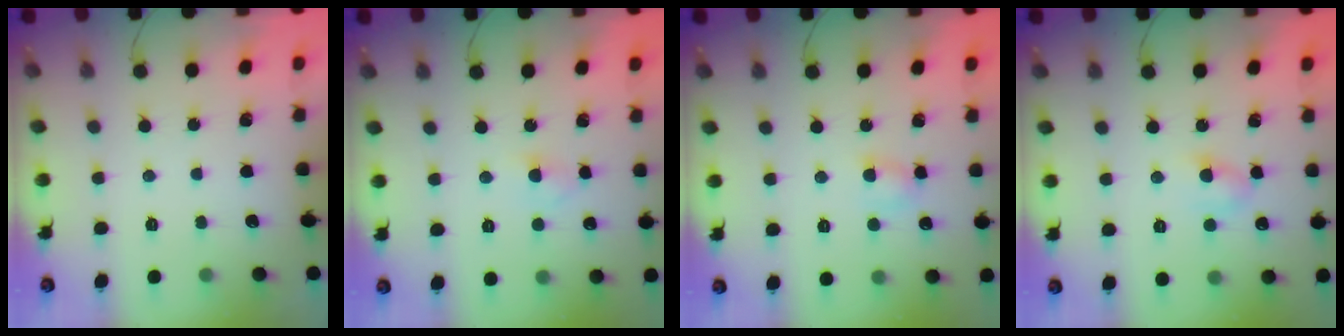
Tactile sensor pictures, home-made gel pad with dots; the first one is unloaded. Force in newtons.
{"total": 2.5, "press": 2.3, "slide": 1.0}
{"total": 4.2, "press": 4.0, "slide": 1.1}
{"total": 4.4, "press": 4.2, "slide": 1.4}